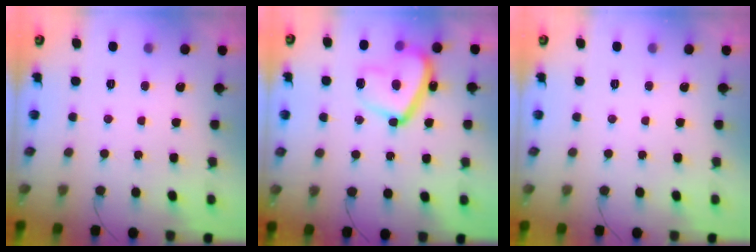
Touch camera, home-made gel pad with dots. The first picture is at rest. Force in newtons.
{"total": 15.5, "press": 15.4, "slide": 1.3}
{"total": 0.0}